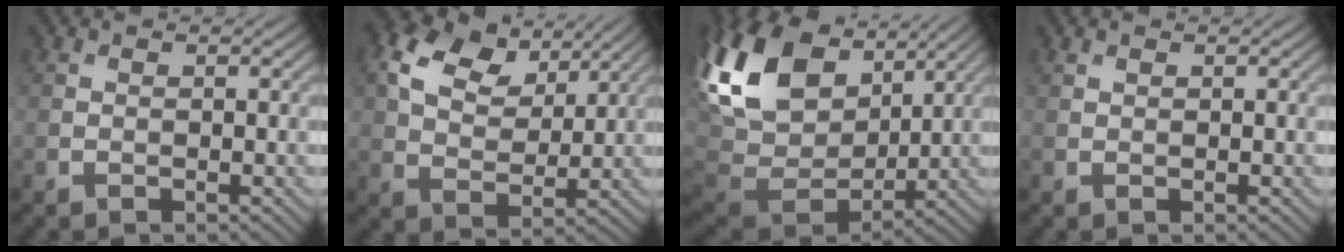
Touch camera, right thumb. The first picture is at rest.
{"total": 9.9, "force": [4.6, 6.1, 6.2], "torque": [-0.145, 0.014, 0.082]}
{"total": 17.8, "force": [5.8, 11.7, 12.1], "torque": [-0.301, 0.011, 0.119]}
{"total": 0.5, "force": [0.5, 0.2, 0.2], "torque": [-0.007, 0.000, 0.011]}